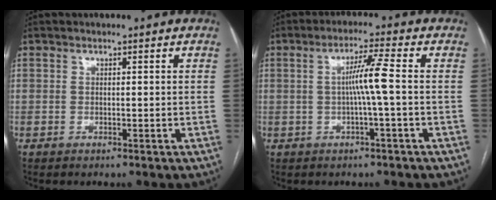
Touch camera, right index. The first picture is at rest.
{"total": 5.0, "force": [-0.2, -1.0, 4.9], "torque": [-0.087, 0.008, -0.001]}